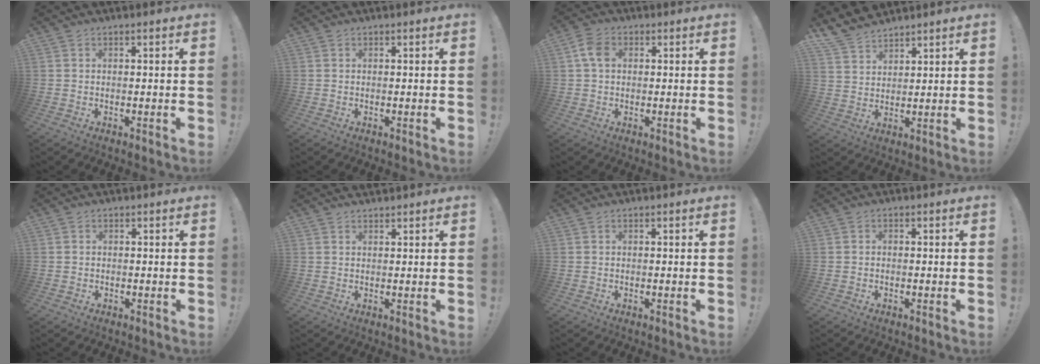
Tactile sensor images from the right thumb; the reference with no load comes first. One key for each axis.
{"total": 0.0}
{"total": 6.2, "fx": 1.3, "fy": 4.4, "fz": 4.2, "tx": -0.079, "ty": 0.010, "tz": 0.027}
{"total": 7.0, "fx": 6.3, "fy": 2.6, "fz": 1.5, "tx": -0.035, "ty": -0.044, "tz": 0.124}
{"total": 1.5, "fx": 0.0, "fy": 1.5, "fz": 0.2, "tx": 0.005, "ty": -0.002, "tz": -0.002}
{"total": 1.4, "fx": 1.4, "fy": 0.3, "fz": 0.0, "tx": 0.005, "ty": -0.010, "tz": 0.026}
{"total": 0.0}
{"total": 0.7, "fx": -0.6, "fy": 0.4, "fz": 0.3, "tx": -0.005, "ty": 0.002, "tz": -0.011}